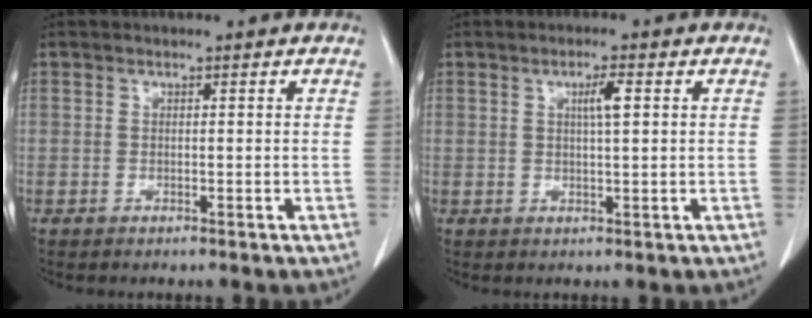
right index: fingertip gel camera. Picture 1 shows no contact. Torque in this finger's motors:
{"motor_torque": [0.10, 0.05, 0.02, 0.03]}